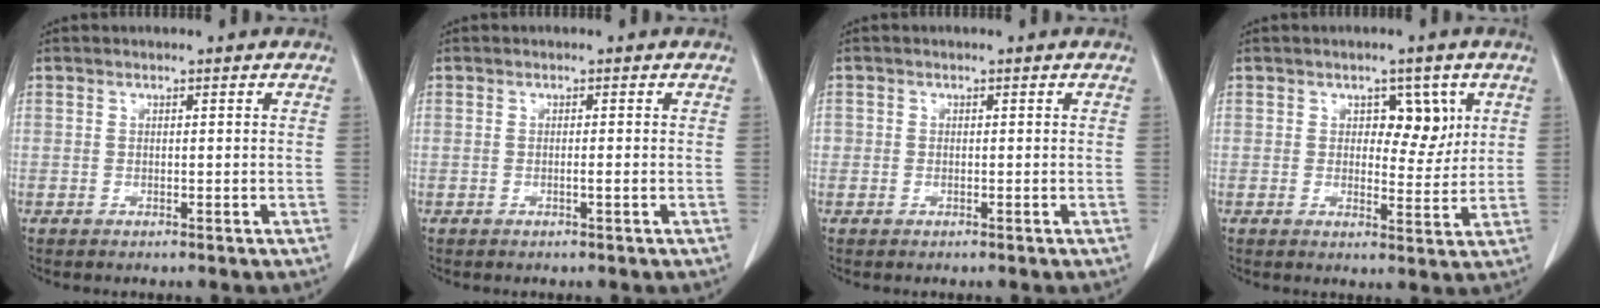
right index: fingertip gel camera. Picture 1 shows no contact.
{"total": 0.8, "force": [-0.2, -0.1, 0.7], "torque": [-0.015, -0.001, -0.003]}
{"total": 0.9, "force": [-0.1, 0.8, 0.3], "torque": [0.000, 0.002, -0.002]}
{"total": 4.9, "force": [1.9, 2.9, 3.5], "torque": [-0.037, 0.004, 0.028]}